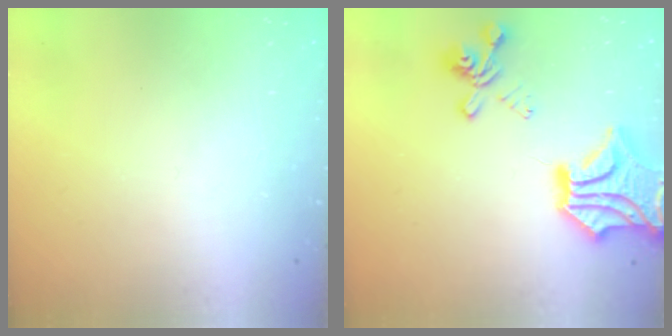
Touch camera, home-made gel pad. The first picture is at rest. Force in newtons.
{"total": 8.9, "press": 7.7, "slide": 4.5}